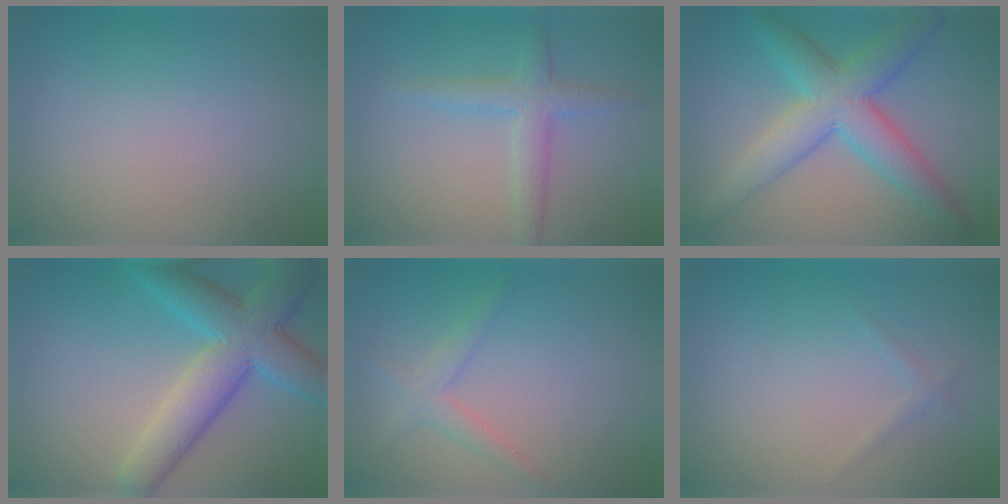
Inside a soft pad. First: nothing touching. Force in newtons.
{"total": 2.7, "press": 2.7, "slide": 0.1}
{"total": 6.8, "press": 6.8, "slide": 0.1}
{"total": 7.9, "press": 7.9, "slide": 0.0}
{"total": 2.0, "press": 2.0, "slide": 0.2}
{"total": 0.7, "press": 0.7, "slide": 0.0}